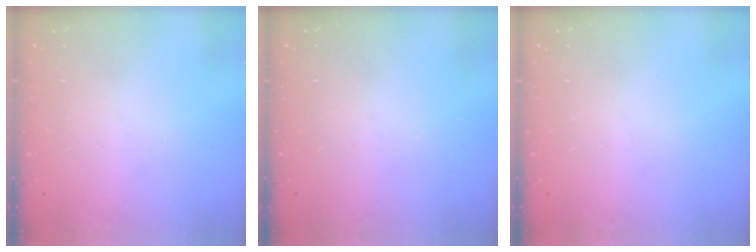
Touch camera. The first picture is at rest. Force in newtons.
{"total": 0.0}
{"total": 0.0}